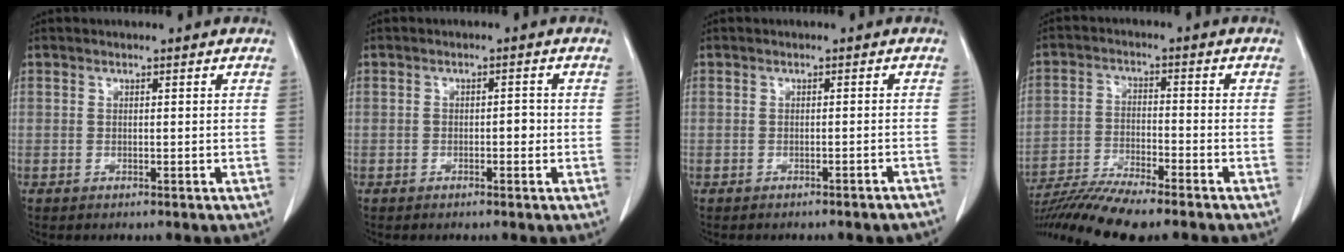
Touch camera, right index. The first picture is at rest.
{"total": 1.5, "force": [-0.4, 0.7, 1.3], "torque": [-0.013, 0.006, -0.006]}
{"total": 4.8, "force": [-4.5, 0.6, 1.6], "torque": [-0.019, -0.006, -0.047]}
{"total": 12.0, "force": [-10.3, 0.1, 6.1], "torque": [-0.103, -0.021, -0.175]}